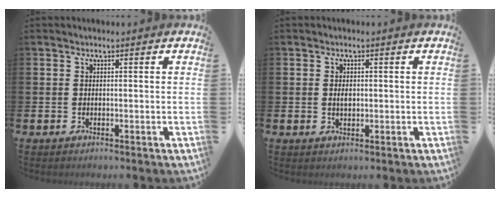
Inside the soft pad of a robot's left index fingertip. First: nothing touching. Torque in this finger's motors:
{"motor_torque": [0.19, -0.10, 0.01, 0.06]}